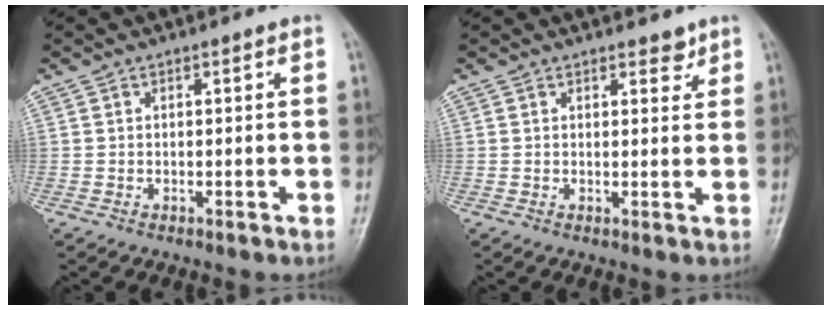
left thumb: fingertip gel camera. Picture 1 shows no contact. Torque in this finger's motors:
{"motor_torque": [-0.21, 0.27, -0.09, 0.16, 0.01]}